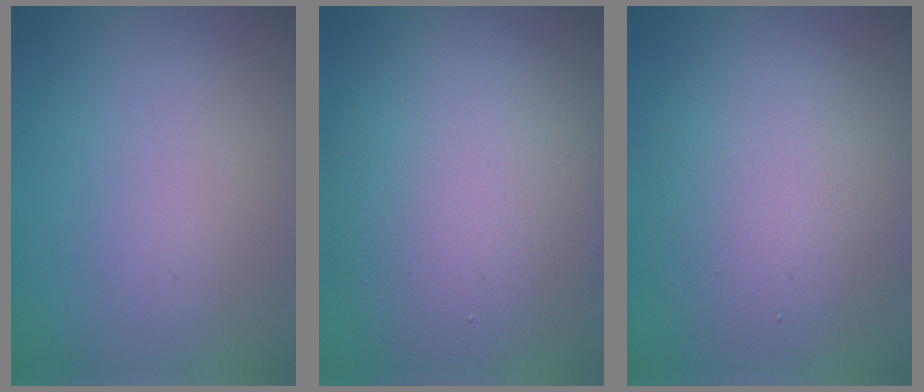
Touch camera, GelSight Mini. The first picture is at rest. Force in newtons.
{"total": 9.2, "press": 9.1, "slide": 0.9}
{"total": 6.7, "press": 6.7, "slide": 0.8}